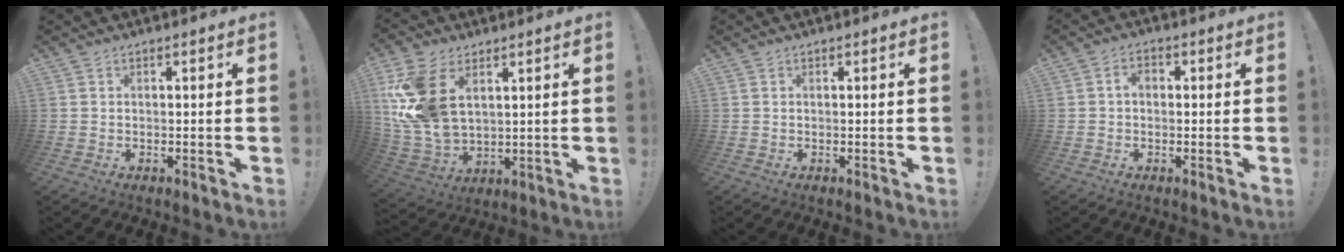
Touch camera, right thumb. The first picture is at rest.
{"total": 18.0, "force": [6.2, 11.5, 12.4], "torque": [-0.253, -0.032, 0.115]}
{"total": 0.0}
{"total": 2.9, "force": [-0.1, 1.9, 2.1], "torque": [-0.035, 0.007, -0.004]}